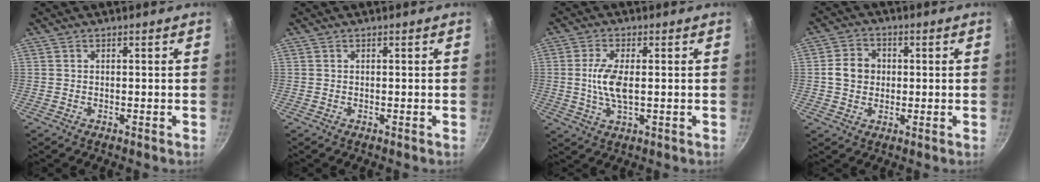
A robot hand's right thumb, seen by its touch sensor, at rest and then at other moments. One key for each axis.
{"total": 0.0}
{"total": 7.1, "fx": 0.2, "fy": 2.9, "fz": 6.5, "tx": -0.137, "ty": -0.001, "tz": 0.001}
{"total": 6.4, "fx": 0.3, "fy": 5.5, "fz": 3.2, "tx": -0.033, "ty": 0.011, "tz": -0.004}